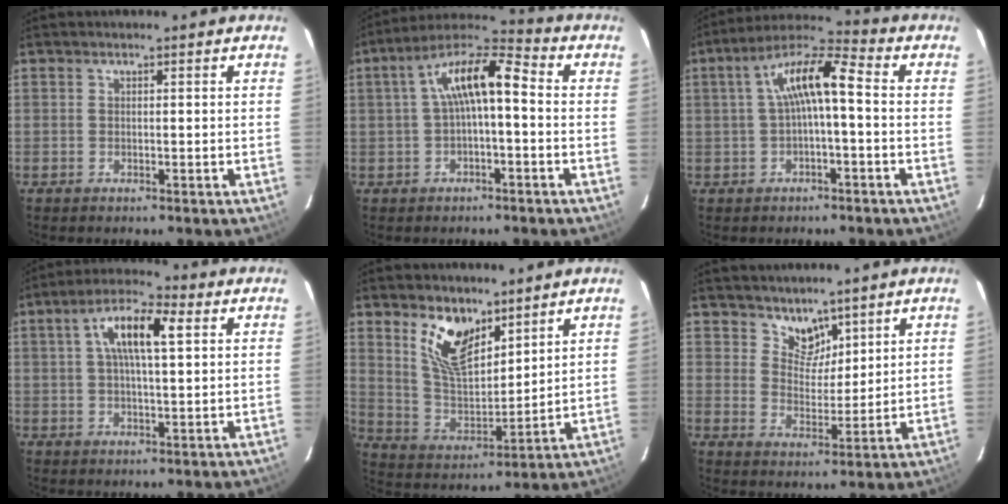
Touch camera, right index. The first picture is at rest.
{"total": 10.1, "force": [-0.1, 3.4, 9.6], "torque": [-0.181, 0.029, -0.004]}
{"total": 9.6, "force": [0.1, 2.3, 9.3], "torque": [-0.178, 0.027, 0.000]}
{"total": 9.8, "force": [3.0, 3.0, 8.9], "torque": [-0.158, 0.025, 0.048]}
{"total": 11.8, "force": [7.4, 5.6, 7.2], "torque": [-0.137, 0.000, 0.151]}
{"total": 5.4, "force": [4.3, 3.0, 1.3], "torque": [-0.011, -0.001, 0.079]}